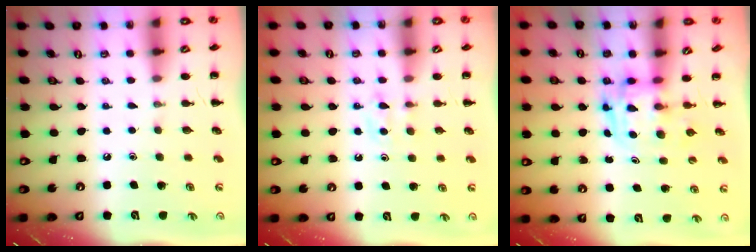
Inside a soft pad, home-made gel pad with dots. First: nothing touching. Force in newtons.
{"total": 5.2, "press": 5.0, "slide": 1.5}
{"total": 3.3, "press": 3.3, "slide": 0.5}